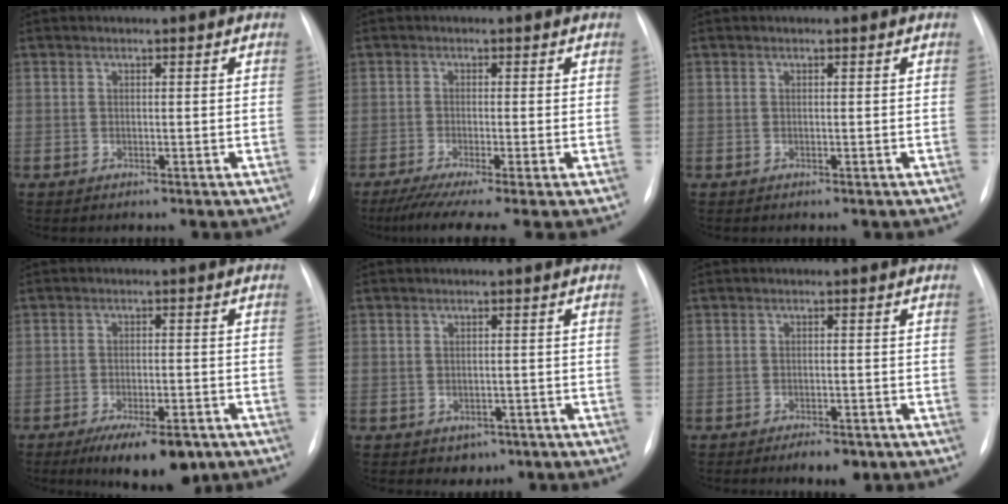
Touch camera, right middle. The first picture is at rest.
{"total": 8.1, "force": [-5.9, 0.0, 5.5], "torque": [-0.085, -0.025, -0.097]}
{"total": 0.0}
{"total": 9.5, "force": [-6.4, 2.9, 6.3], "torque": [-0.091, -0.010, -0.095]}
{"total": 2.6, "force": [-1.2, 2.2, 0.7], "torque": [-0.003, 0.005, -0.007]}
{"total": 3.4, "force": [-2.4, 1.3, 2.1], "torque": [-0.026, -0.002, -0.027]}